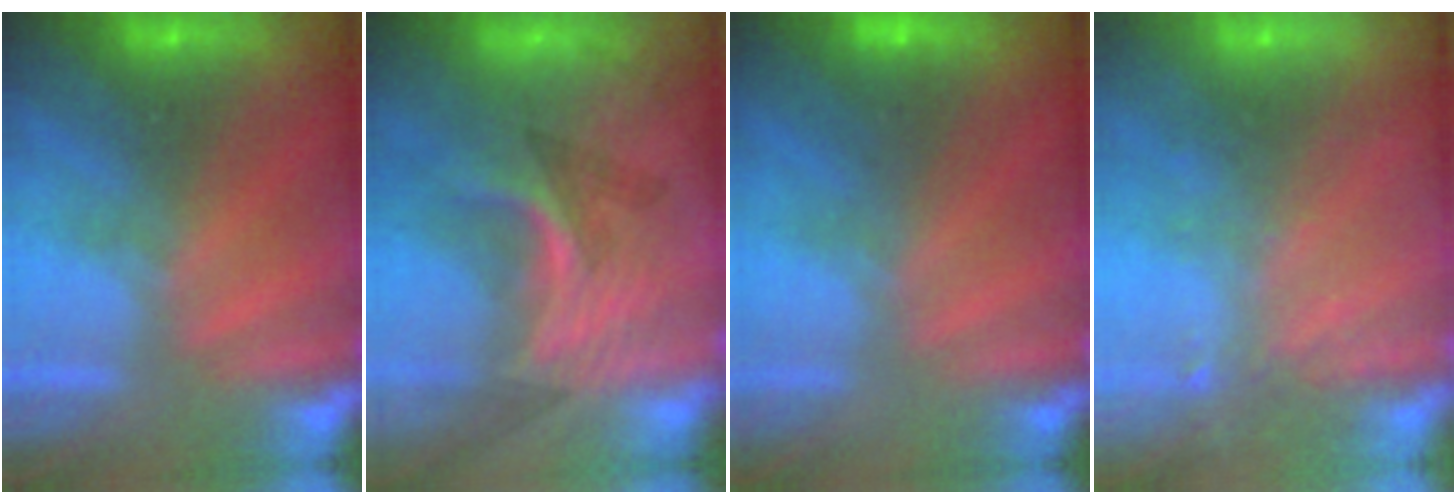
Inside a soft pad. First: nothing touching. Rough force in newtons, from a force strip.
{"total": 3.0}
{"total": 2.9}
{"total": 9.0}